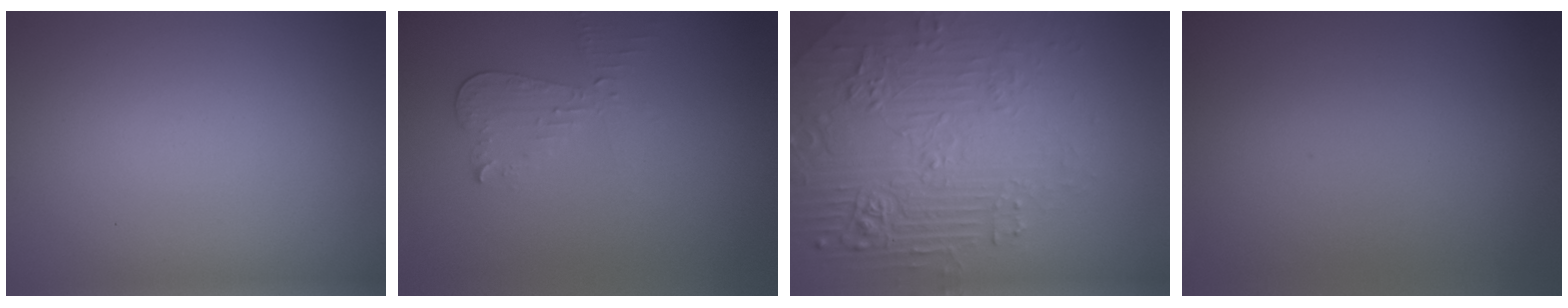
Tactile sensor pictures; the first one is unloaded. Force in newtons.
{"total": 2.2, "press": 2.2, "slide": 0.2}
{"total": 8.6, "press": 6.0, "slide": 6.1}
{"total": 0.0}